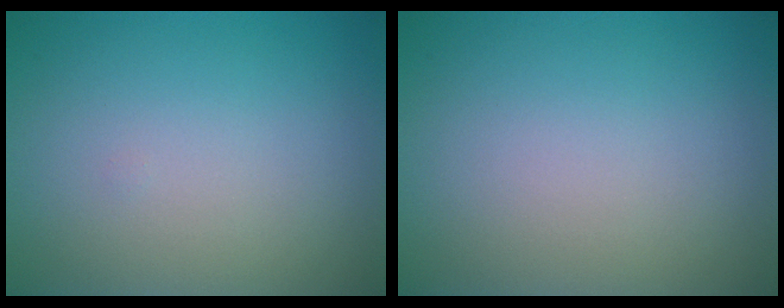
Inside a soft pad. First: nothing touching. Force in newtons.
{"total": 0.0}